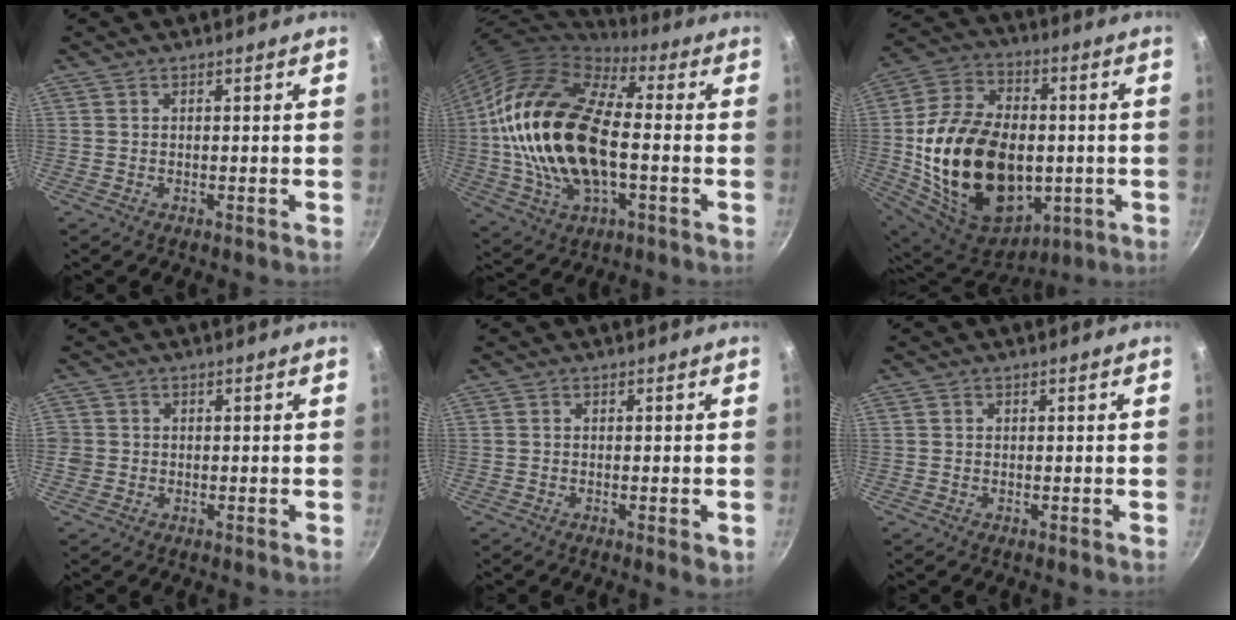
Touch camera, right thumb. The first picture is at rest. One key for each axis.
{"total": 23.1, "fx": -0.5, "fy": 12.4, "fz": 19.5, "tx": -0.351, "ty": 0.020, "tz": -0.012}
{"total": 28.9, "fx": -2.2, "fy": 19.3, "fz": 21.3, "tx": -0.375, "ty": 0.011, "tz": -0.021}
{"total": 2.3, "fx": -0.5, "fy": 2.2, "fz": 0.6, "tx": -0.007, "ty": 0.004, "tz": -0.011}
{"total": 2.2, "fx": -0.7, "fy": 0.5, "fz": 2.0, "tx": -0.034, "ty": -0.006, "tz": -0.011}
{"total": 0.0}